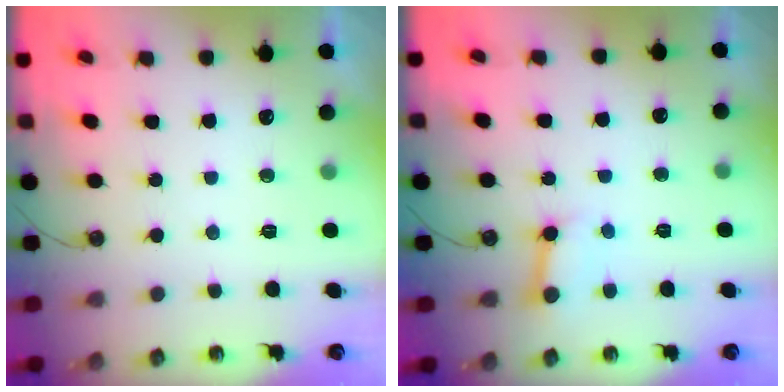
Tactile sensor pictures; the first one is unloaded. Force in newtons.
{"total": 3.9, "press": 3.8, "slide": 0.4}